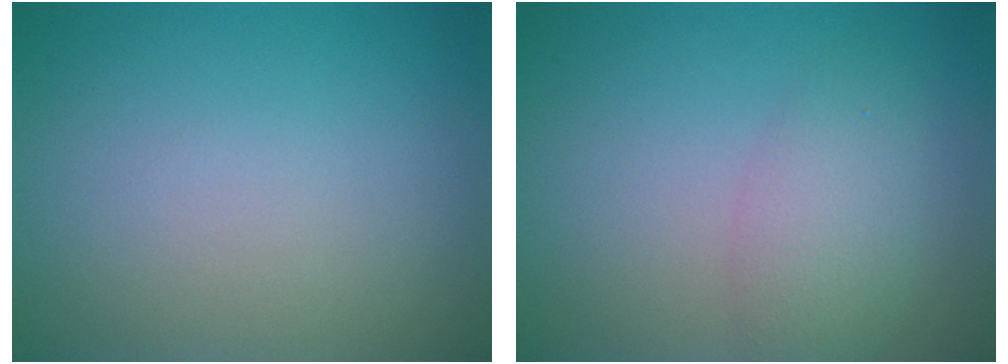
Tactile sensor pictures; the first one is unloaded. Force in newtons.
{"total": 3.0, "press": 3.0, "slide": 0.0}